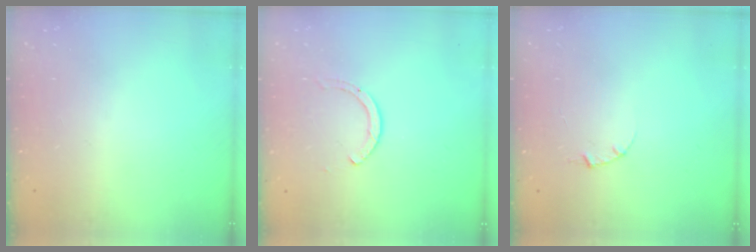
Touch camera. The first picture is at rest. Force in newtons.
{"total": 2.0, "press": 1.9, "slide": 0.3}
{"total": 1.0, "press": 1.0, "slide": 0.3}